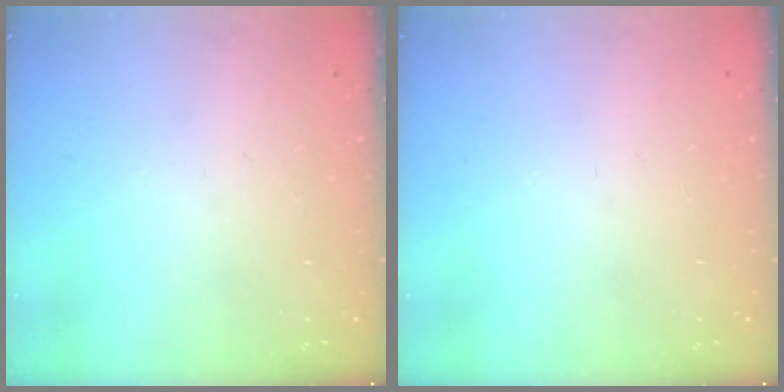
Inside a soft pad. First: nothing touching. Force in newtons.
{"total": 0.0}